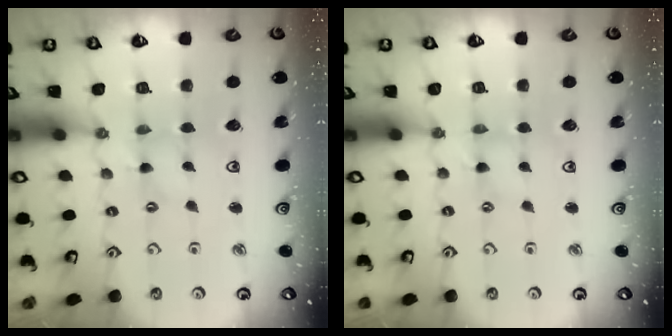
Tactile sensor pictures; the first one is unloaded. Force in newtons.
{"total": 0.0}